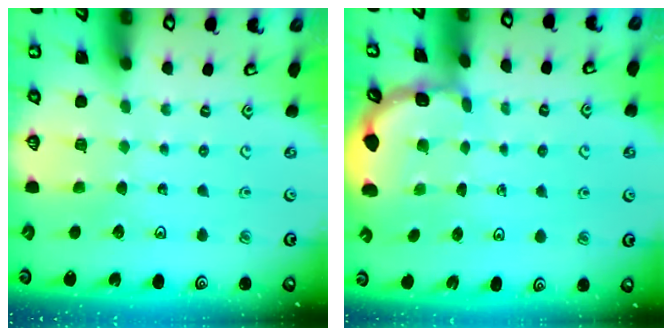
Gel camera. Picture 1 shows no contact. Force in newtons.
{"total": 1.9, "press": 1.9, "slide": 0.2}